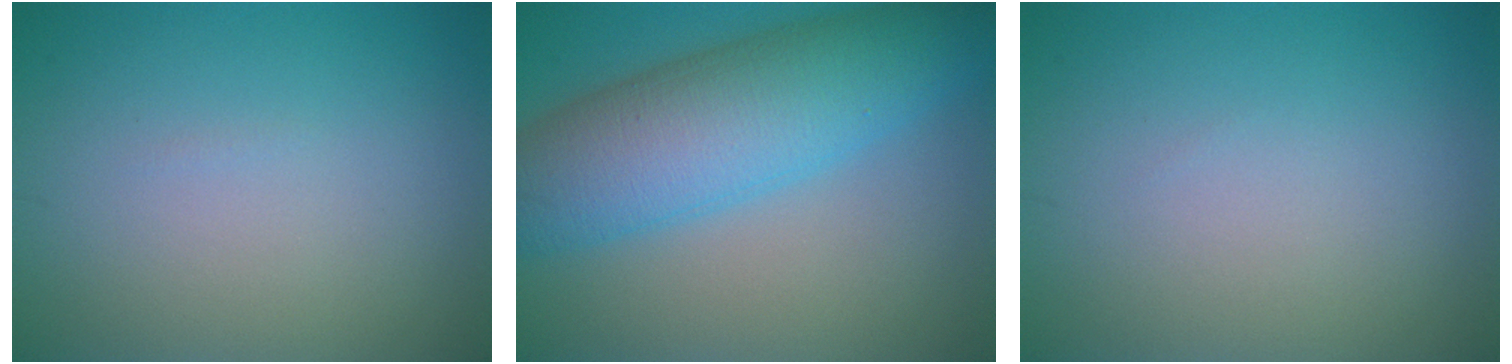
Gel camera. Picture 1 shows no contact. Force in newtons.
{"total": 9.4, "press": 9.4, "slide": 0.3}
{"total": 0.0}